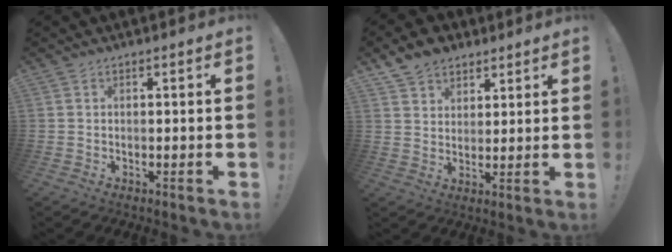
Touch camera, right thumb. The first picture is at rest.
{"total": 8.0, "force": [5.8, 5.2, 1.8], "torque": [-0.033, -0.032, 0.115]}